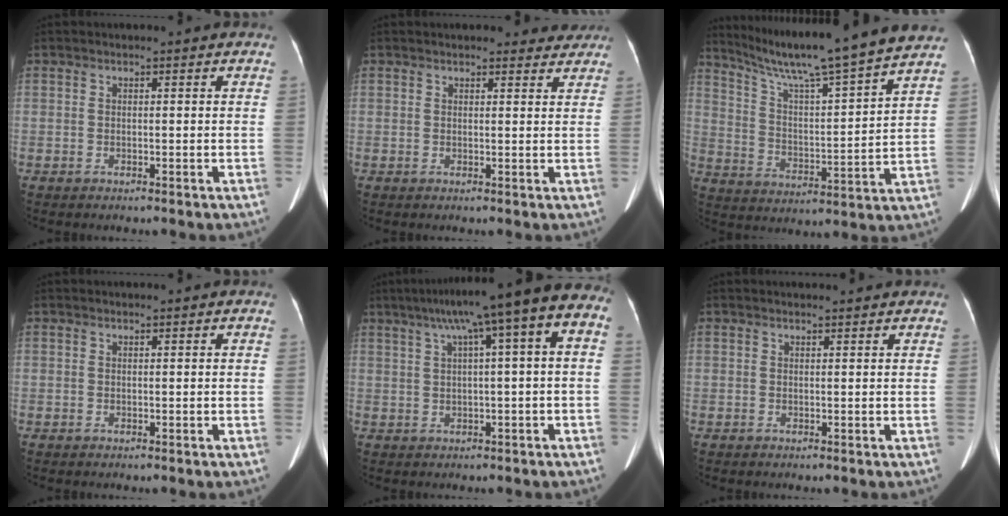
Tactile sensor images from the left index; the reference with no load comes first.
{"total": 5.8, "force": [5.3, 1.9, 1.4], "torque": [0.000, 0.008, 0.050]}
{"total": 19.1, "force": [16.8, -1.6, 9.1], "torque": [-0.159, -0.017, 0.253]}
{"total": 0.0}
{"total": 14.0, "force": [5.9, 0.9, 12.7], "torque": [-0.184, 0.052, 0.071]}
{"total": 2.1, "force": [2.0, 0.5, 0.3], "torque": [-0.007, 0.016, 0.021]}